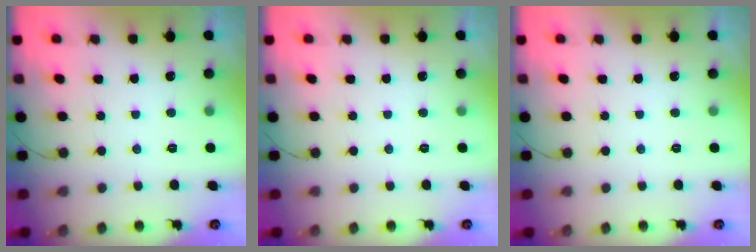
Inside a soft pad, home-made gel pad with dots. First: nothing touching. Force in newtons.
{"total": 0.0}
{"total": 0.0}